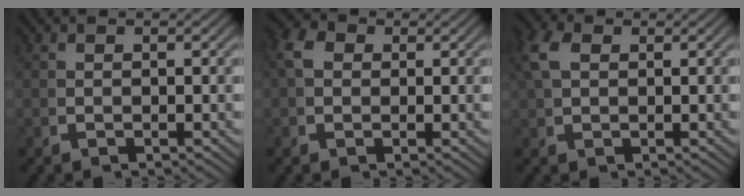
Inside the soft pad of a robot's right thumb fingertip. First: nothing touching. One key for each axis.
{"total": 3.4, "fx": 1.0, "fy": 2.7, "fz": 1.8, "tx": -0.042, "ty": -0.004, "tz": 0.016}
{"total": 2.5, "fx": 1.5, "fy": 1.4, "fz": 1.5, "tx": -0.040, "ty": 0.001, "tz": 0.034}